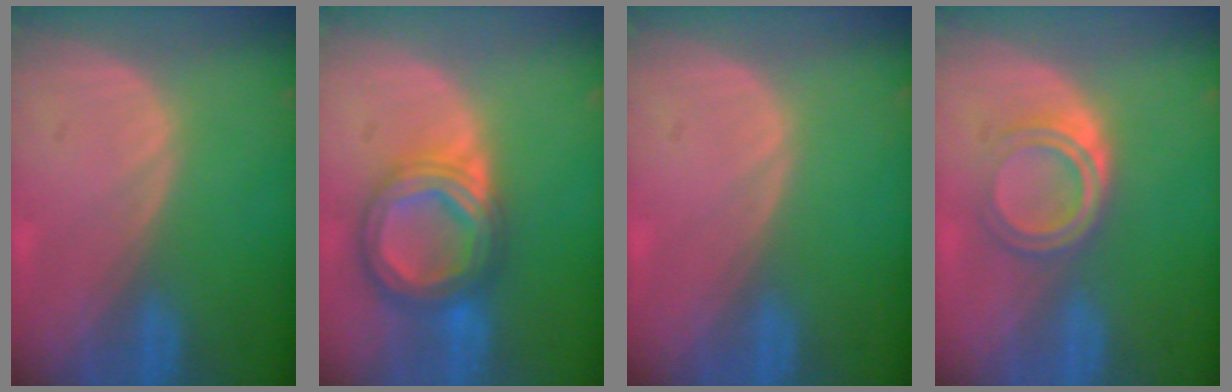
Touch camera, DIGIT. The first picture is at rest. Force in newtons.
{"total": 8.4, "press": 8.4, "slide": 0.5}
{"total": 0.0}
{"total": 4.7, "press": 4.3, "slide": 2.1}